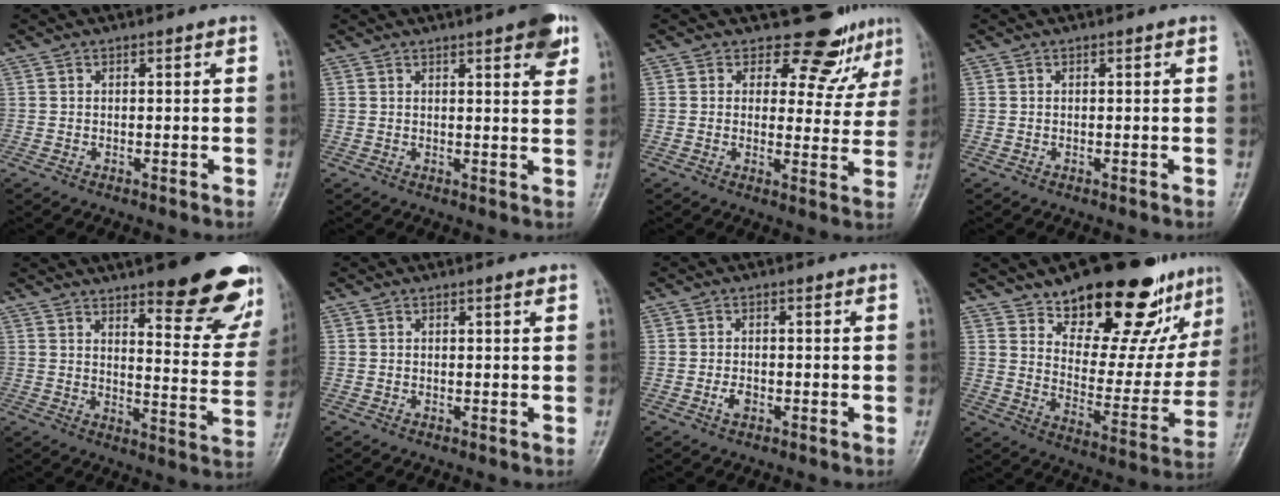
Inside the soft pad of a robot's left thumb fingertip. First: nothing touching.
{"total": 6.7, "force": [3.7, 1.6, 5.3], "torque": [-0.056, -0.013, 0.044]}
{"total": 8.4, "force": [6.9, 4.5, 1.3], "torque": [0.026, -0.048, 0.074]}
{"total": 0.0}
{"total": 22.4, "force": [14.9, 6.4, 15.5], "torque": [-0.158, -0.072, 0.185]}
{"total": 0.9, "force": [0.6, 0.1, 0.6], "torque": [-0.008, -0.002, 0.008]}
{"total": 2.0, "force": [-0.8, 1.2, 1.4], "torque": [-0.024, 0.003, -0.015]}
{"total": 24.2, "force": [16.7, 9.9, 14.4], "torque": [-0.152, -0.091, 0.246]}